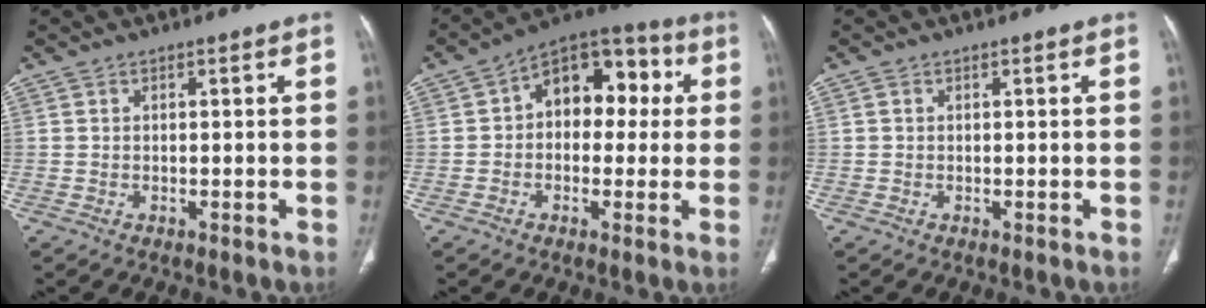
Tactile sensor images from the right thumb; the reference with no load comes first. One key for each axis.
{"total": 13.6, "fx": 2.0, "fy": 9.1, "fz": 9.9, "tx": -0.087, "ty": 0.038, "tz": 0.015}
{"total": 0.0}